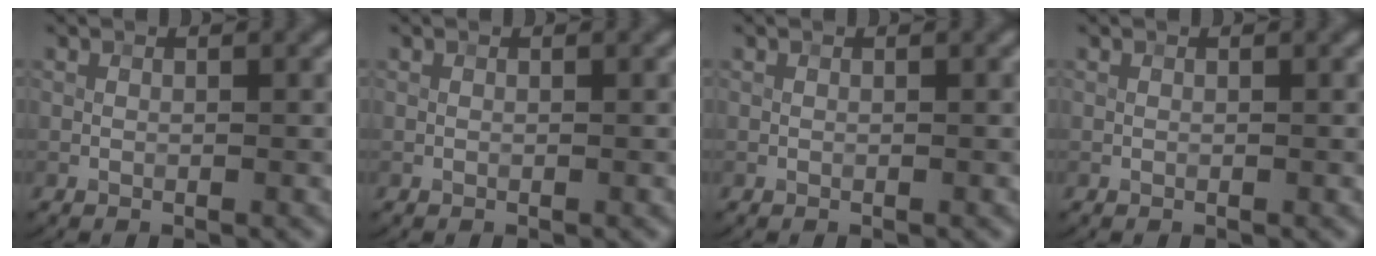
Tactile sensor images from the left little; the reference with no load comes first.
{"total": 0.0}
{"total": 0.0}
{"total": 0.0}